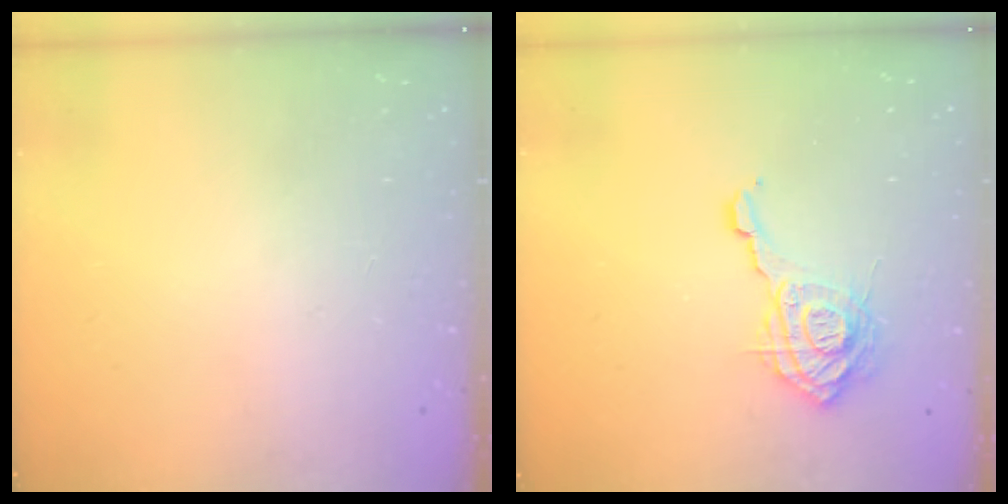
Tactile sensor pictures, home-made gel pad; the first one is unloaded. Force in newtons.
{"total": 14.2, "press": 14.1, "slide": 1.8}